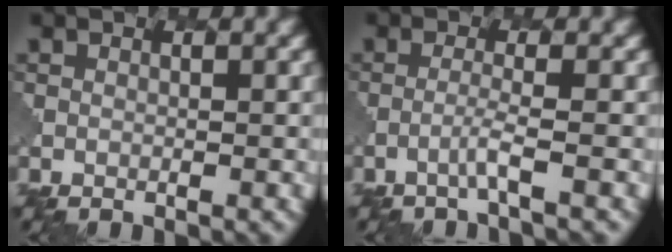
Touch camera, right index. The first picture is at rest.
{"total": 1.4, "force": [-0.8, 0.0, 1.2], "torque": [-0.019, 0.003, -0.026]}